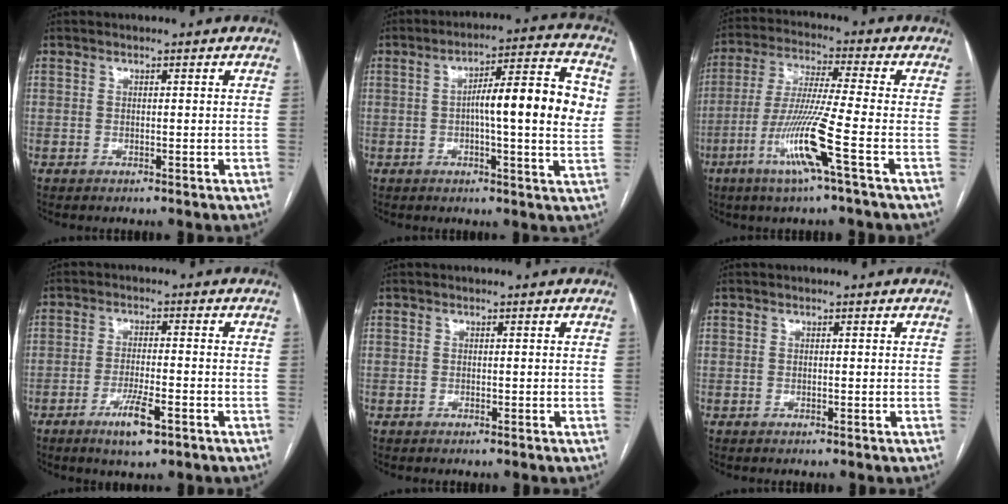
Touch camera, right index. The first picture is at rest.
{"total": 13.3, "force": [1.0, 1.7, 13.2], "torque": [-0.193, 0.024, 0.008]}
{"total": 11.8, "force": [-5.0, -1.5, 10.6], "torque": [-0.215, -0.018, -0.098]}
{"total": 5.9, "force": [-3.3, 0.9, 4.9], "torque": [-0.092, -0.007, -0.054]}
{"total": 0.0}
{"total": 0.0}